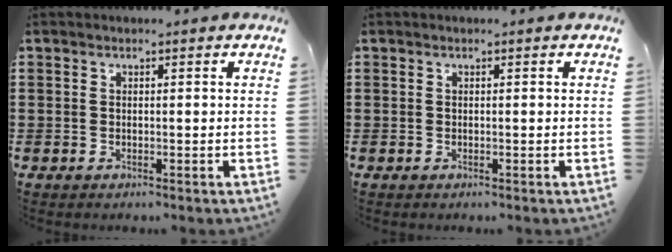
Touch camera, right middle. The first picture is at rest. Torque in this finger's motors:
{"motor_torque": [0.63, -0.73, 0.01, 0.01]}